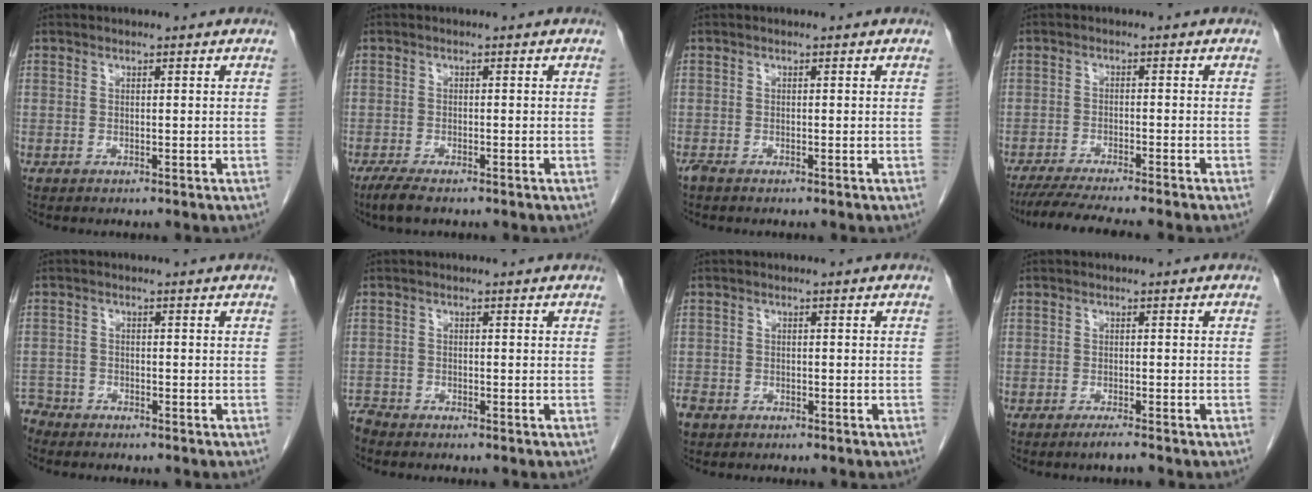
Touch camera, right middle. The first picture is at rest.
{"total": 3.2, "force": [-2.4, 0.6, 2.0], "torque": [-0.045, -0.009, -0.041]}
{"total": 0.8, "force": [-0.7, 0.1, 0.4], "torque": [-0.015, -0.004, -0.015]}
{"total": 9.3, "force": [-8.1, -0.7, 4.5], "torque": [-0.057, -0.022, -0.127]}
{"total": 3.4, "force": [-3.2, 1.2, -0.3], "torque": [0.009, -0.003, -0.062]}
{"total": 1.7, "force": [-1.7, -0.1, 0.0], "torque": [0.003, -0.009, -0.033]}
{"total": 3.3, "force": [-2.4, 2.1, 0.9], "torque": [-0.024, -0.001, -0.042]}
{"total": 1.7, "force": [-1.3, -0.3, 0.9], "torque": [-0.021, -0.003, -0.025]}